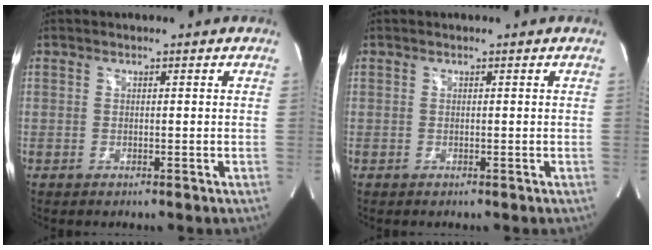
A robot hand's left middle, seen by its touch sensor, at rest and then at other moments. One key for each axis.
{"total": 0.0}